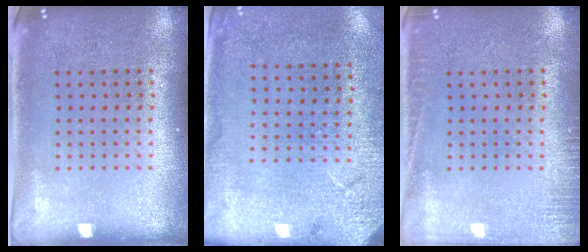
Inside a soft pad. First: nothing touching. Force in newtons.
{"total": 2.6, "press": 2.3, "slide": 1.0}
{"total": 1.9, "press": 1.9, "slide": 0.4}